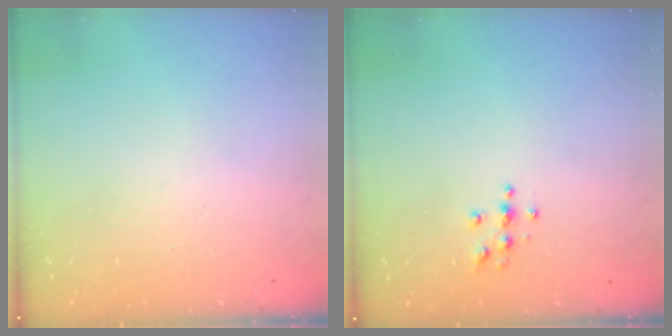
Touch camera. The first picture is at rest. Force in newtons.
{"total": 3.7, "press": 3.7, "slide": 0.4}